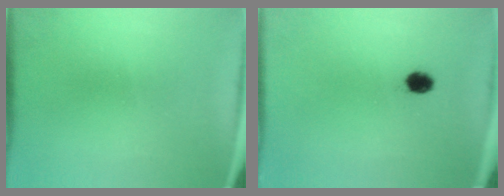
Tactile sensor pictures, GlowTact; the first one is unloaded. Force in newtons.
{"total": 2.9}